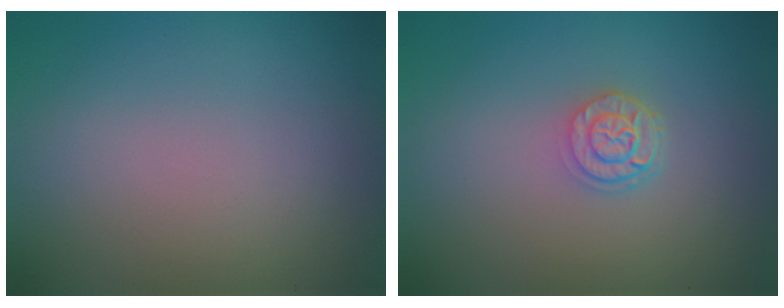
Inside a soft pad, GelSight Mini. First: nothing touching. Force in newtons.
{"total": 2.4, "press": 1.9, "slide": 1.5}